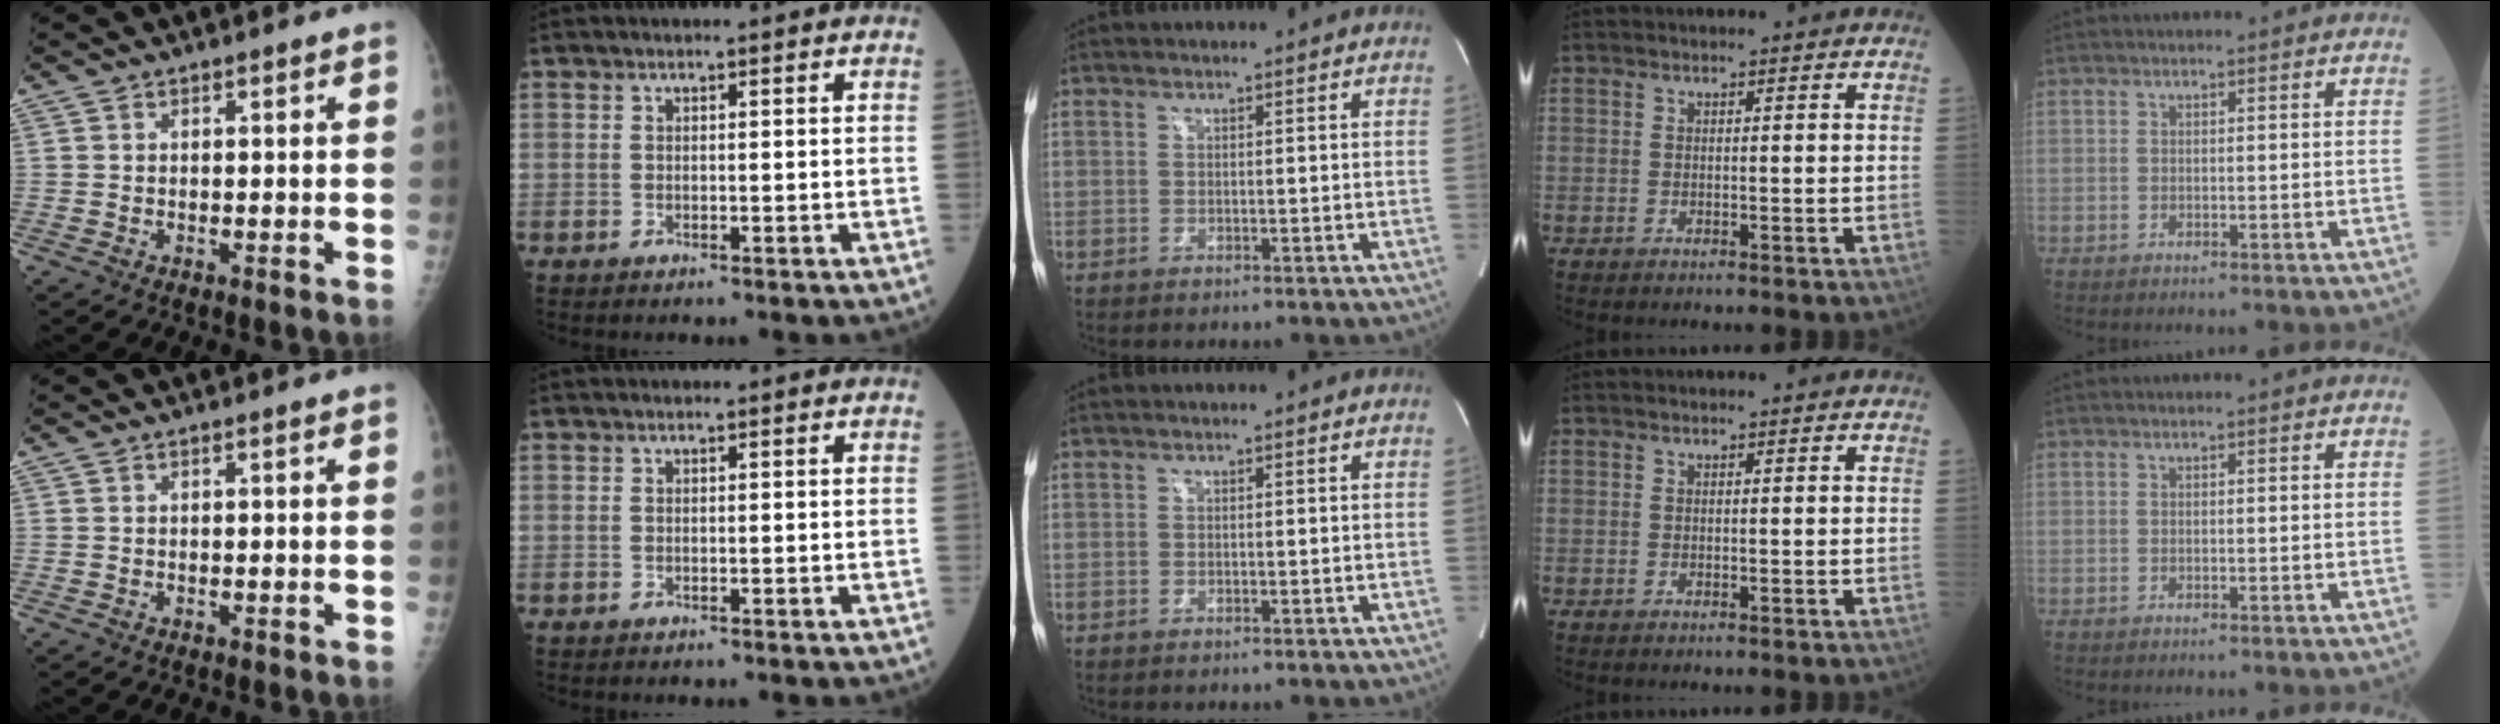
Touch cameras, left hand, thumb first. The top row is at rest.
{}